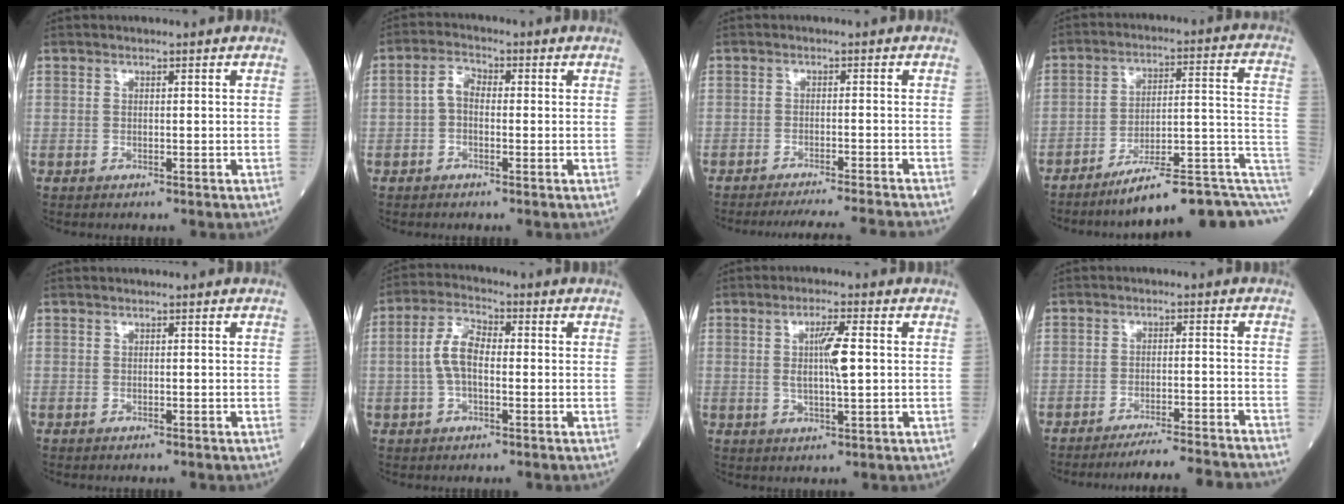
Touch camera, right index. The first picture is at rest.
{"total": 3.3, "force": [-0.3, 2.0, 2.6], "torque": [-0.047, 0.013, -0.010]}
{"total": 11.8, "force": [-11.1, -1.9, 3.5], "torque": [-0.024, -0.023, -0.148]}
{"total": 16.6, "force": [-9.8, 3.2, 13.0], "torque": [-0.111, 0.068, -0.131]}
{"total": 0.0}
{"total": 6.2, "force": [-0.2, 2.9, 5.5], "torque": [-0.121, 0.020, -0.010]}
{"total": 5.4, "force": [0.7, 0.5, 5.4], "torque": [-0.096, 0.000, 0.012]}
{"total": 11.0, "force": [-10.6, -1.4, 2.6], "torque": [-0.015, -0.009, -0.150]}